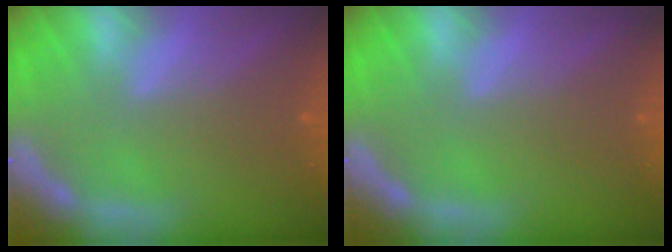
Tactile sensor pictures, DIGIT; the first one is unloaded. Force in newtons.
{"total": 0.0}